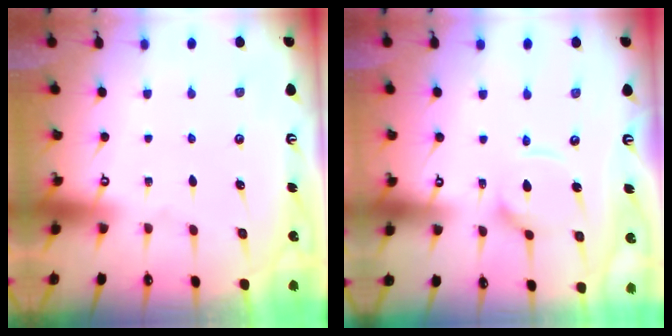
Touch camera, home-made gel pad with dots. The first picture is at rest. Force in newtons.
{"total": 9.0, "press": 8.9, "slide": 0.8}